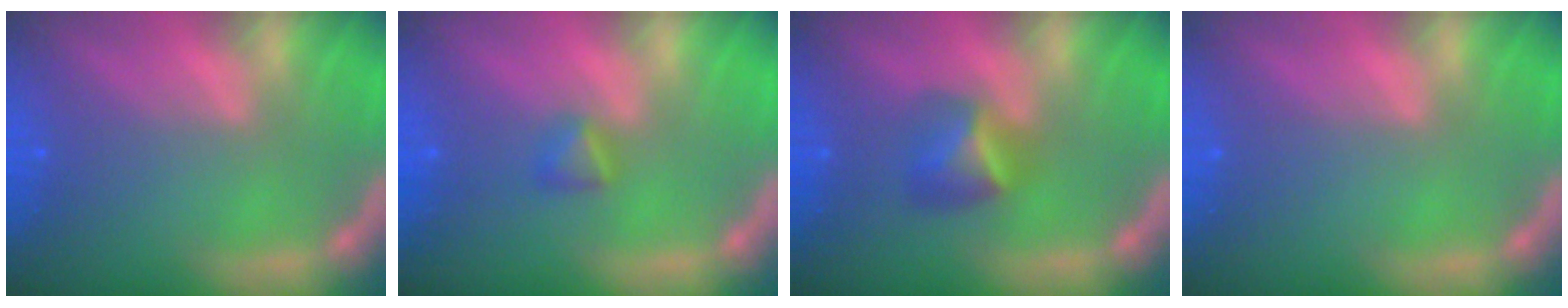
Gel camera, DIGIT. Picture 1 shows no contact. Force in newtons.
{"total": 1.4}
{"total": 2.9}
{"total": 0.0}